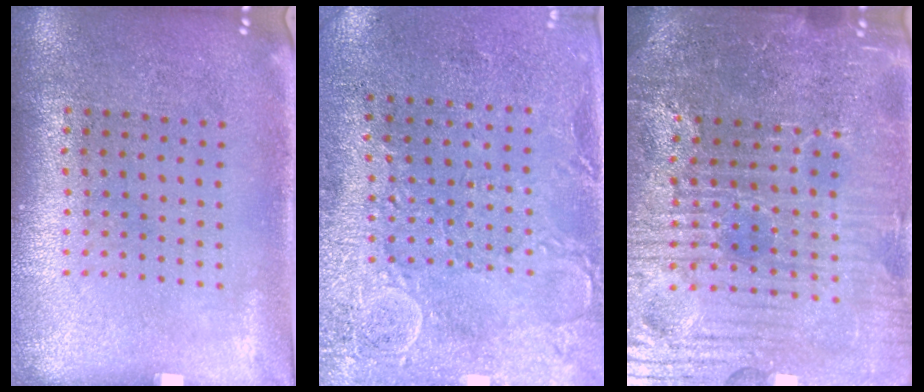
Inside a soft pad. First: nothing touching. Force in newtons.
{"total": 2.9, "press": 2.5, "slide": 1.5}
{"total": 5.9, "press": 5.5, "slide": 2.2}